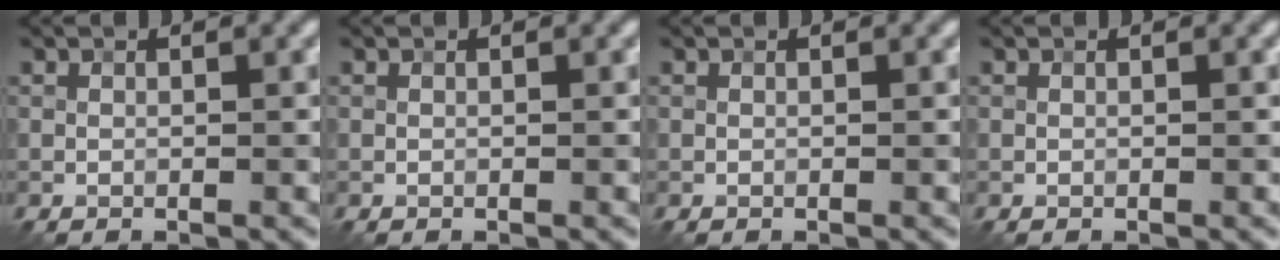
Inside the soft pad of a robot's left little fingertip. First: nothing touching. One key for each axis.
{"total": 0.0}
{"total": 0.0}
{"total": 0.0}